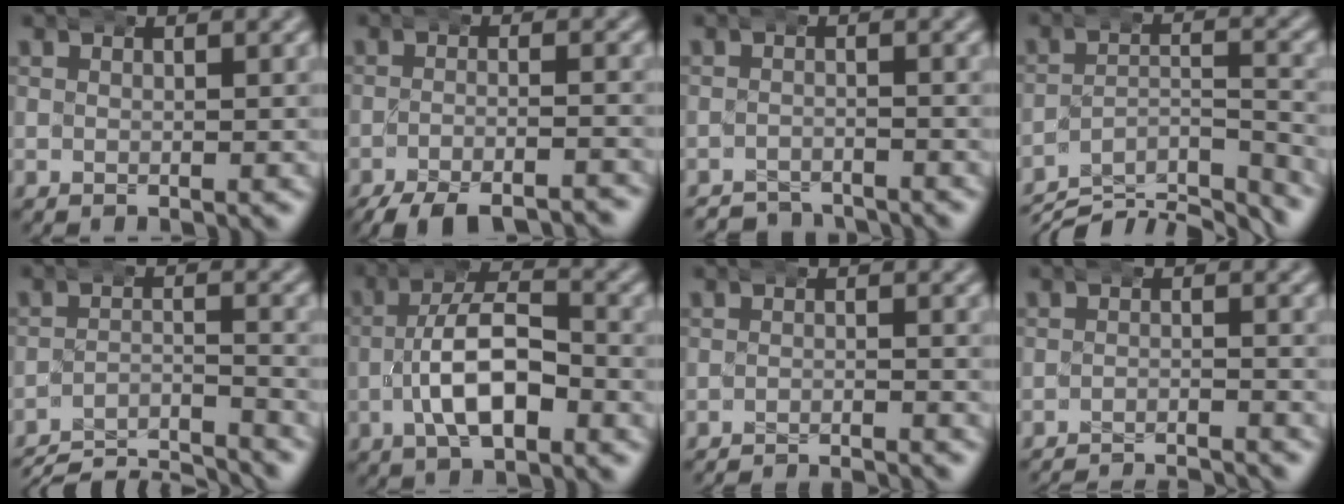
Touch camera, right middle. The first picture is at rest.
{"total": 6.4, "force": [-5.6, 1.4, 2.6], "torque": [-0.045, -0.017, -0.083]}
{"total": 4.1, "force": [-4.0, 0.8, 0.0], "torque": [0.000, -0.014, -0.066]}
{"total": 7.9, "force": [-6.5, 3.3, 3.1], "torque": [-0.039, -0.016, -0.107]}
{"total": 10.5, "force": [-9.8, 2.9, 2.5], "torque": [-0.039, -0.037, -0.151]}
{"total": 6.6, "force": [-1.9, 3.5, 5.3], "torque": [-0.081, 0.000, -0.035]}
{"total": 5.0, "force": [-4.9, 0.7, 0.7], "torque": [-0.006, -0.008, -0.078]}
{"total": 8.0, "force": [-7.8, 1.4, 1.0], "torque": [-0.002, -0.015, -0.125]}